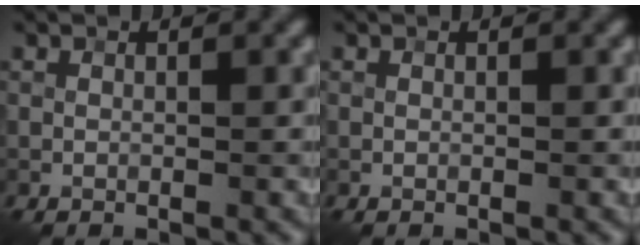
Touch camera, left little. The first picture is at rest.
{"total": 0.0}